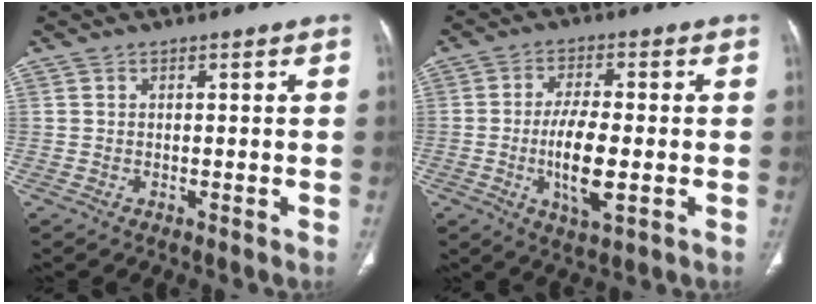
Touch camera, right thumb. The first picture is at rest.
{"total": 9.7, "force": [-1.7, 3.4, 9.0], "torque": [-0.170, -0.004, -0.030]}